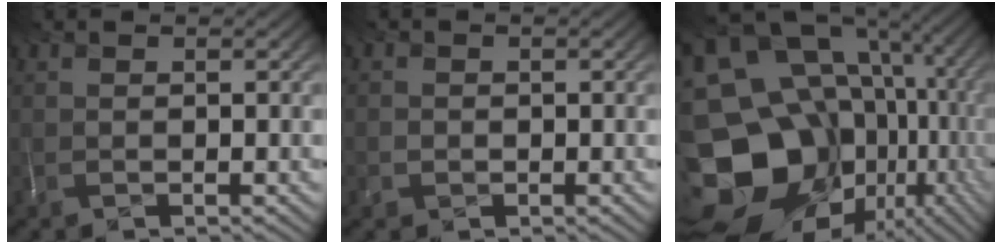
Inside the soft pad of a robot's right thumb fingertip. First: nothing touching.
{"total": 1.5, "force": [-0.7, 1.0, -0.9], "torque": [0.019, -0.010, -0.013]}
{"total": 21.0, "force": [-4.6, 17.5, 10.7], "torque": [-0.233, -0.046, -0.062]}